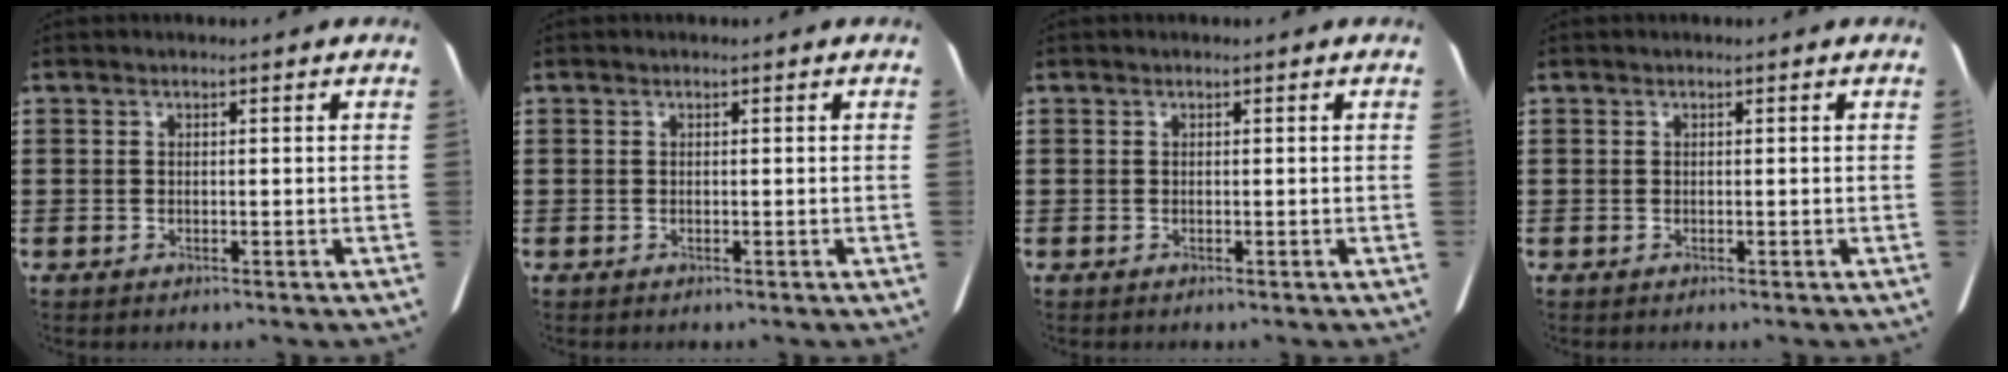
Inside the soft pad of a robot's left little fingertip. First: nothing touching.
{"total": 0.0}
{"total": 0.0}
{"total": 0.0}